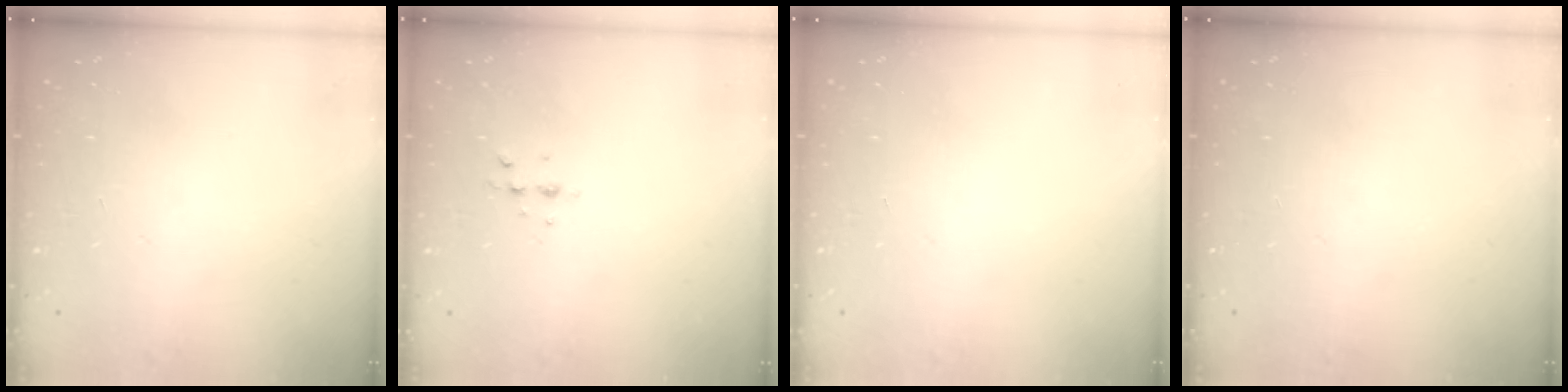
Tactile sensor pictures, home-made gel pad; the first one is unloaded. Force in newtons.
{"total": 3.6, "press": 3.5, "slide": 0.7}
{"total": 0.0}
{"total": 0.0}